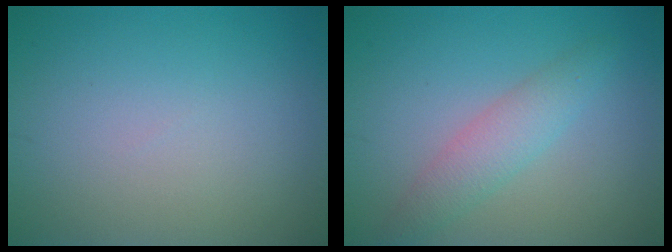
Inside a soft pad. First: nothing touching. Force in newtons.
{"total": 2.8, "press": 2.8, "slide": 0.1}